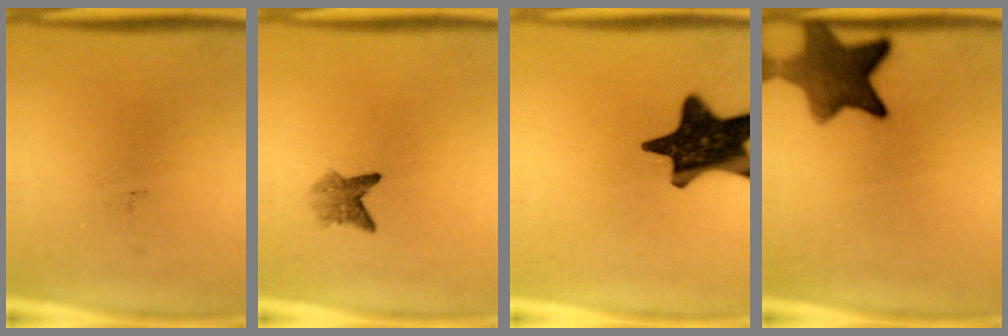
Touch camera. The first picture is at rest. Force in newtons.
{"total": 2.6}
{"total": 16.9}
{"total": 9.5}